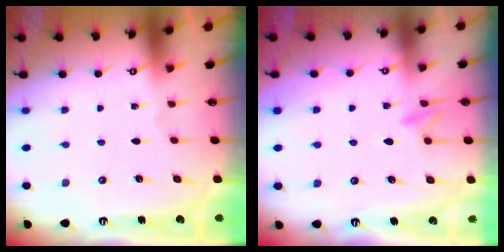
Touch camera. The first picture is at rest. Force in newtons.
{"total": 8.3, "press": 8.1, "slide": 1.7}